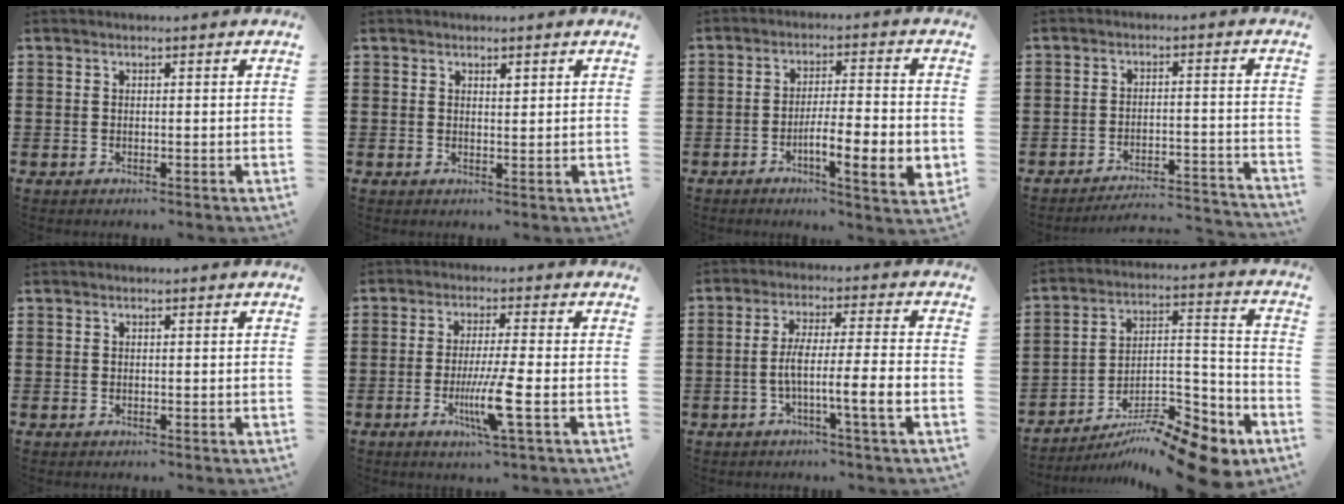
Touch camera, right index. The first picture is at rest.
{"total": 1.0, "force": [0.8, 0.4, 0.4], "torque": [-0.009, 0.002, 0.015]}
{"total": 8.2, "force": [-2.9, 1.5, 7.5], "torque": [-0.121, -0.006, -0.051]}
{"total": 4.0, "force": [-3.9, 0.3, 0.9], "torque": [-0.020, -0.001, -0.082]}
{"total": 0.0}
{"total": 7.9, "force": [-2.4, 0.2, 7.5], "torque": [-0.143, -0.022, -0.045]}
{"total": 7.3, "force": [-2.4, 0.1, 6.9], "torque": [-0.125, -0.006, -0.049]}
{"total": 11.5, "force": [-9.5, 2.9, 5.8], "torque": [-0.078, 0.035, -0.179]}